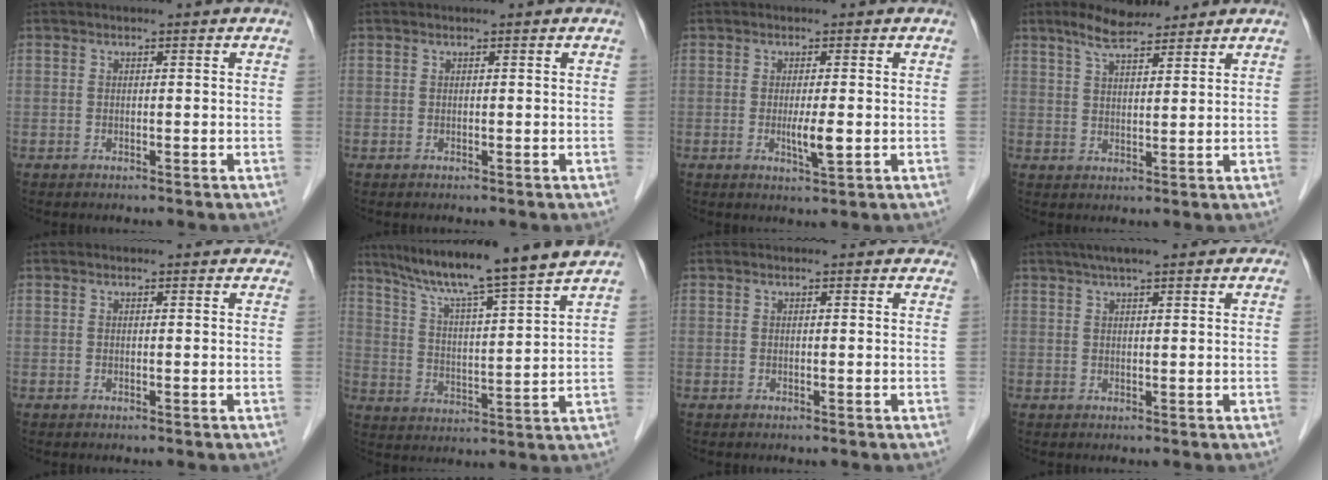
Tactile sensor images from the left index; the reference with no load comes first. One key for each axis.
{"total": 0.0}
{"total": 2.9, "fx": -0.4, "fy": 0.3, "fz": 2.9, "tx": -0.054, "ty": -0.006, "tz": -0.005}
{"total": 5.8, "fx": 4.8, "fy": 1.3, "fz": 3.0, "tx": -0.067, "ty": 0.015, "tz": 0.087}
{"total": 4.3, "fx": 4.1, "fy": 1.2, "fz": 0.9, "tx": -0.003, "ty": 0.015, "tz": 0.034}
{"total": 14.6, "fx": 12.7, "fy": -1.4, "fz": 7.1, "tx": -0.122, "ty": 0.004, "tz": 0.199}
{"total": 3.9, "fx": 3.7, "fy": 1.2, "fz": 0.8, "tx": -0.002, "ty": 0.015, "tz": 0.030}
{"total": 7.9, "fx": 5.9, "fy": 1.6, "fz": 5.1, "tx": -0.068, "ty": 0.036, "tz": 0.080}